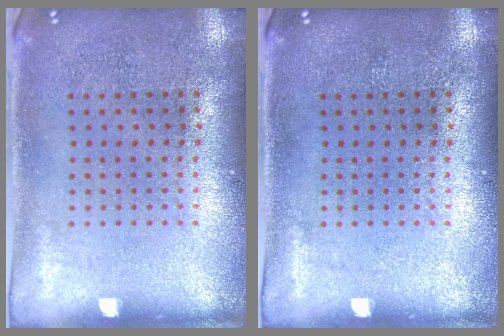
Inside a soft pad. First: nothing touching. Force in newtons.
{"total": 0.0}